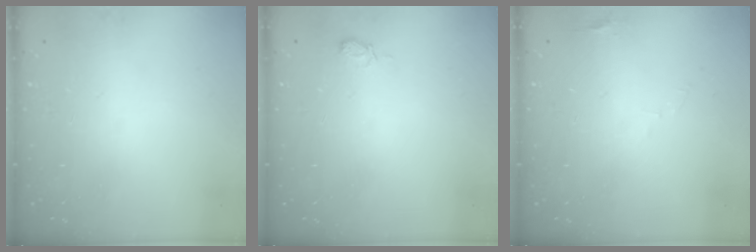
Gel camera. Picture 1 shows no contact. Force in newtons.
{"total": 6.5, "press": 6.3, "slide": 1.6}
{"total": 2.9, "press": 2.9, "slide": 0.2}